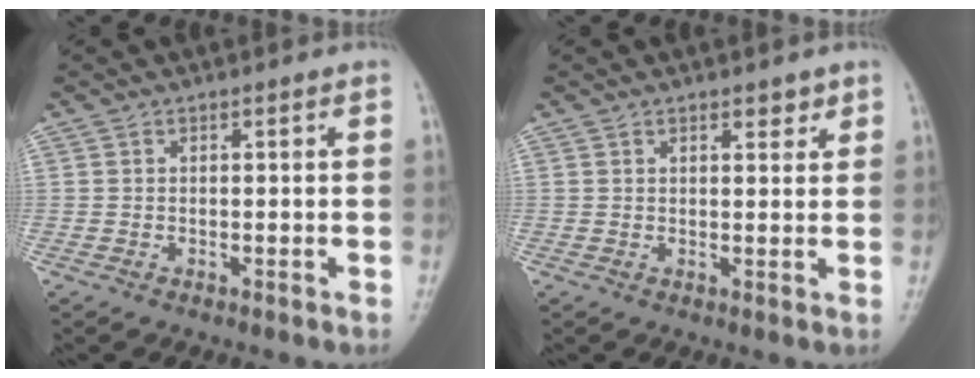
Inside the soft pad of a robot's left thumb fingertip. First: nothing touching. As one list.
[{"total": 2.1, "force": [1.4, 0.9, 1.2], "torque": [-0.005, -0.006, 0.019]}]